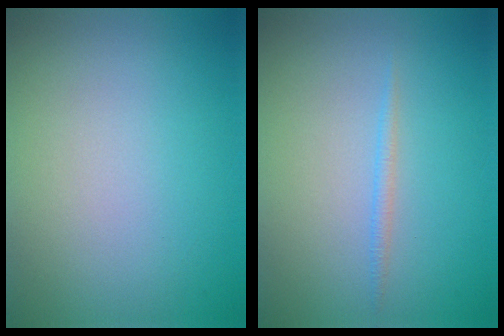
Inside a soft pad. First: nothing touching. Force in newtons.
{"total": 0.8, "press": 0.8, "slide": 0.0}